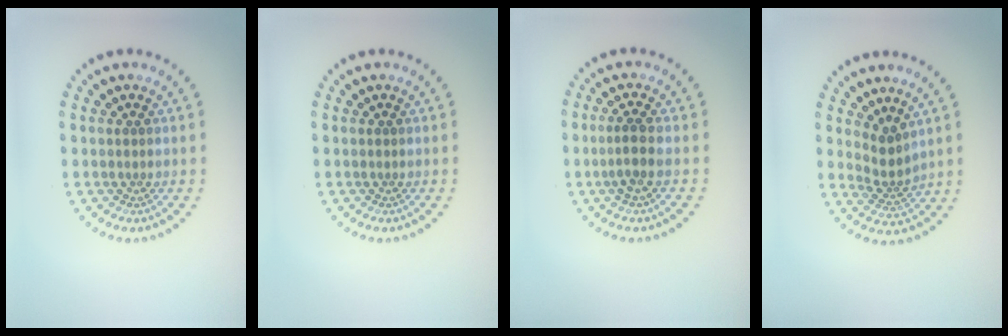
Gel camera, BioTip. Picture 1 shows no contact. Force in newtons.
{"total": 0.0}
{"total": 1.9, "press": 1.5, "slide": 1.2}
{"total": 2.4, "press": 1.7, "slide": 1.8}